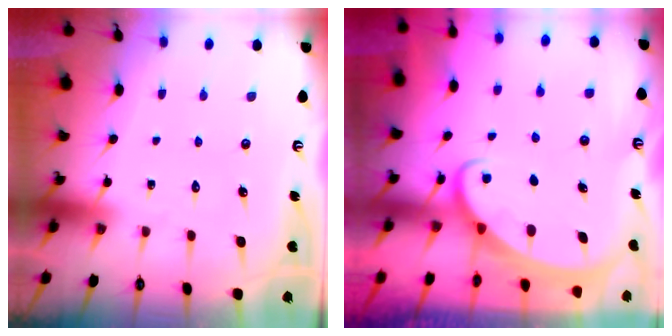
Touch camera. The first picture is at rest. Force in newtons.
{"total": 2.1, "press": 2.1, "slide": 0.0}